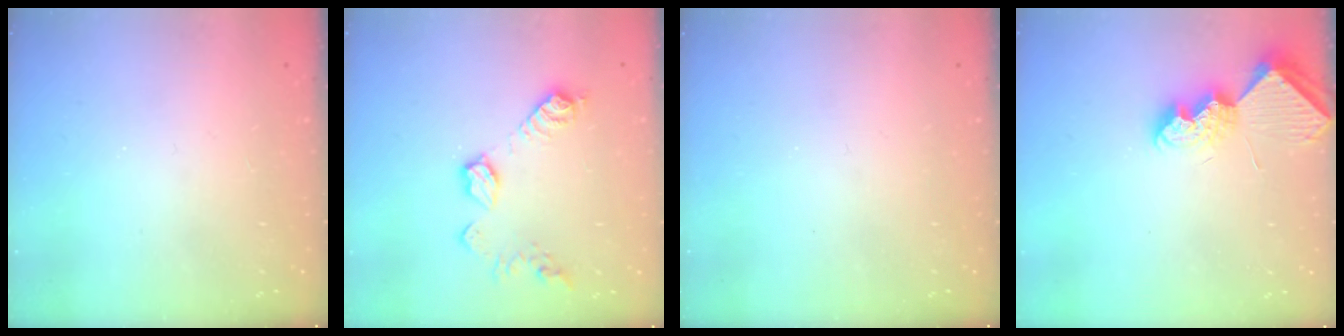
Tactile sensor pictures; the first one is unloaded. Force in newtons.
{"total": 11.3, "press": 11.2, "slide": 0.8}
{"total": 0.0}
{"total": 8.8, "press": 8.8, "slide": 0.4}